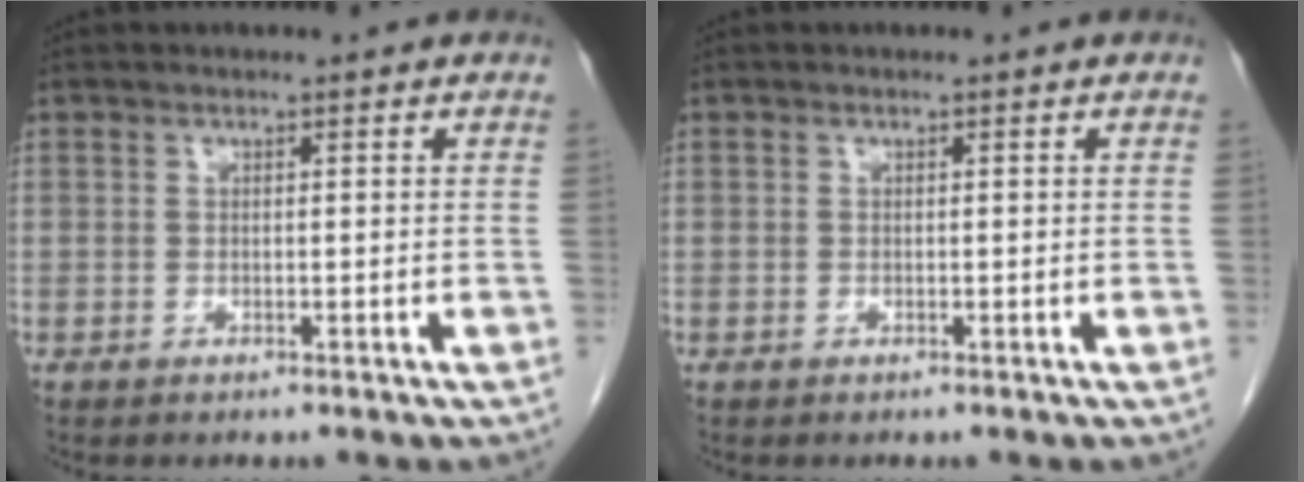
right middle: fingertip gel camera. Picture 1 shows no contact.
{"total": 0.0}